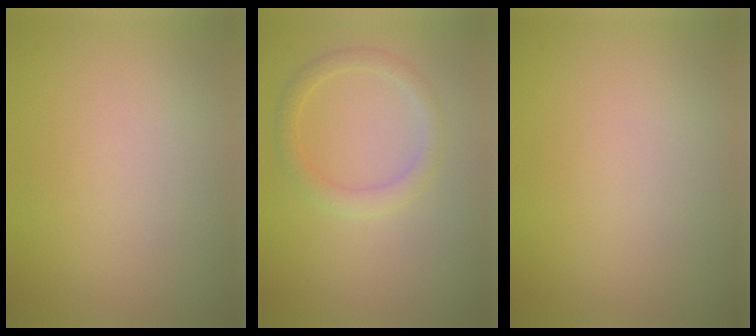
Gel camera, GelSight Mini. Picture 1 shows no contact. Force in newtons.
{"total": 2.0, "press": 2.0, "slide": 0.1}
{"total": 0.0}